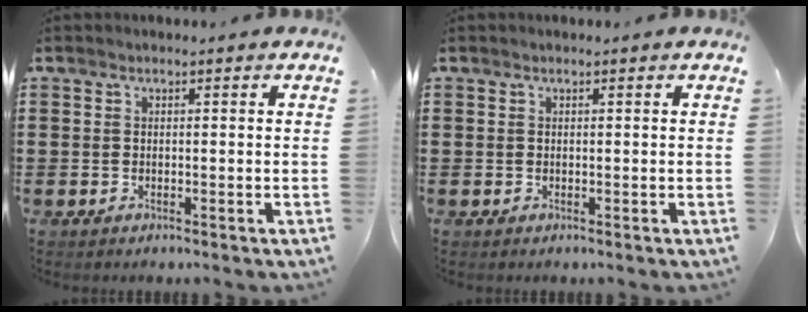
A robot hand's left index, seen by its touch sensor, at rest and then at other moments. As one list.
[{"total": 0.0}]